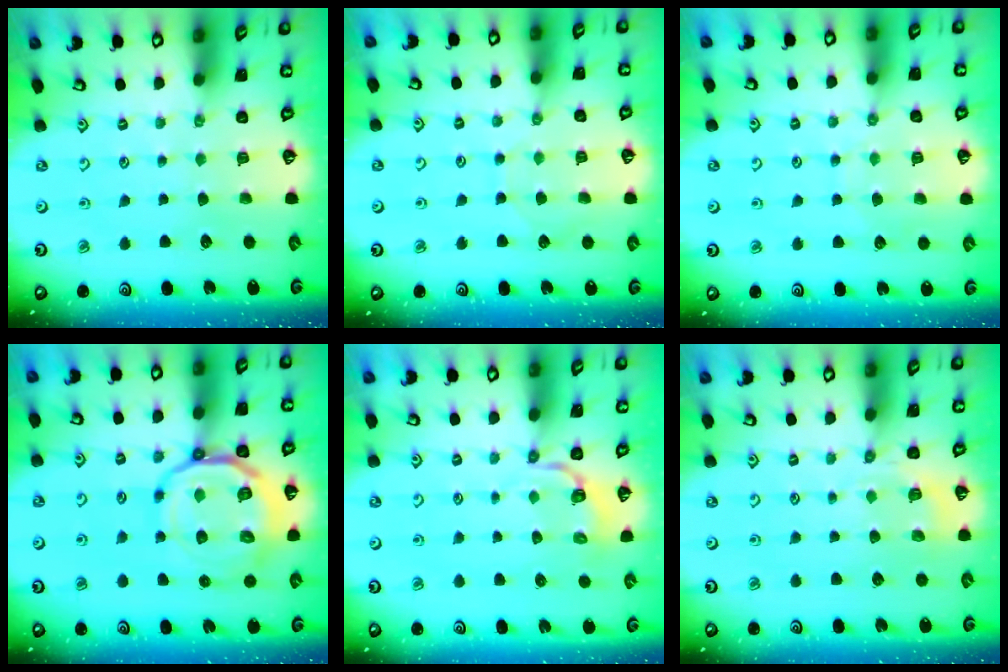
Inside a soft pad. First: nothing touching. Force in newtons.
{"total": 5.1, "press": 5.1, "slide": 0.5}
{"total": 6.8, "press": 6.8, "slide": 0.6}
{"total": 15.9, "press": 15.8, "slide": 2.0}
{"total": 3.3, "press": 2.1, "slide": 2.6}
{"total": 3.8, "press": 3.3, "slide": 1.8}